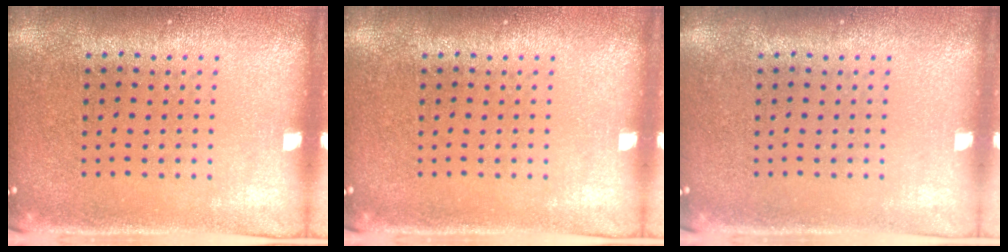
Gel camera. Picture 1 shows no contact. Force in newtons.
{"total": 0.0}
{"total": 0.0}